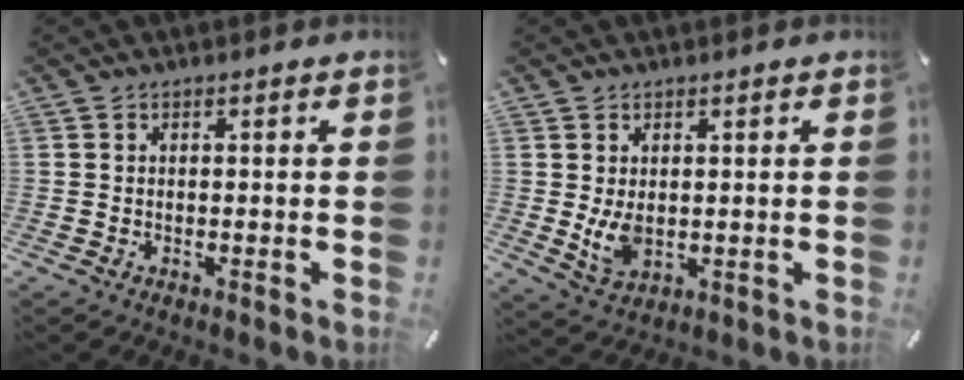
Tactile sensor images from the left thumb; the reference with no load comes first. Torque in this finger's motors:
{"motor_torque": [0.53, 0.64, -0.06, -0.10, 0.00]}